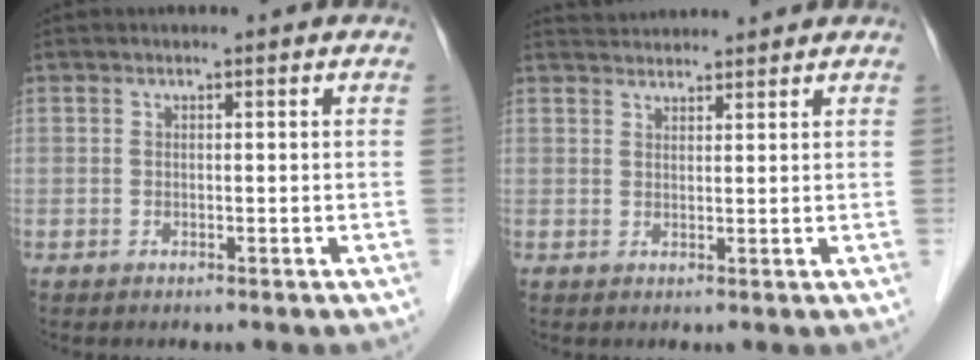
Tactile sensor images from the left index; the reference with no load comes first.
{"total": 4.4, "force": [4.4, 0.2, 0.4], "torque": [-0.013, 0.034, 0.071]}